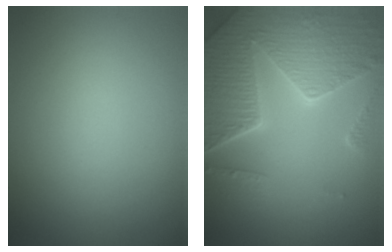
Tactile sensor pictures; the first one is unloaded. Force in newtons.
{"total": 8.3, "press": 6.1, "slide": 5.6}